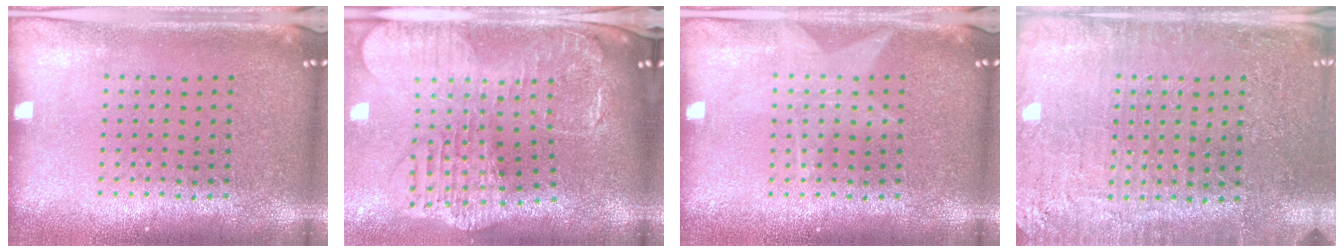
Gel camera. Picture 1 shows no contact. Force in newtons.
{"total": 2.9, "press": 2.4, "slide": 1.5}
{"total": 1.3, "press": 1.3, "slide": 0.1}
{"total": 2.9, "press": 2.9, "slide": 0.4}